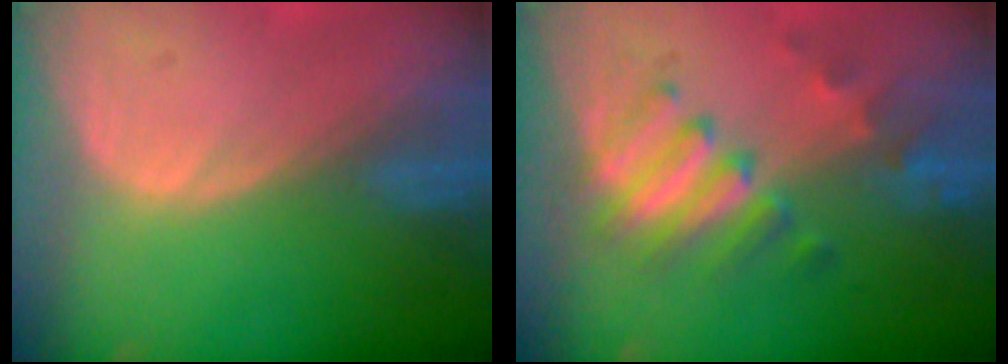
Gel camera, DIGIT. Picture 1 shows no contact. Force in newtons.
{"total": 6.5, "press": 6.5, "slide": 0.8}